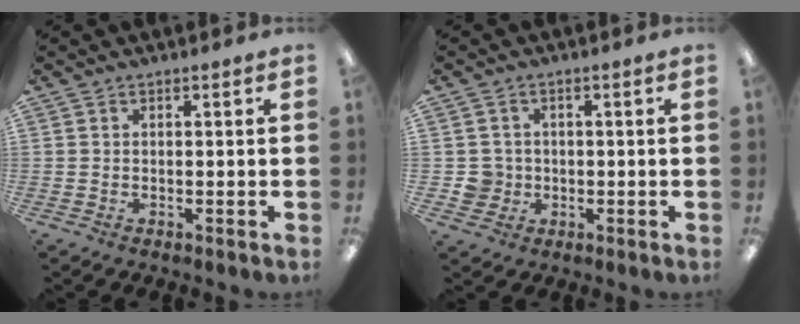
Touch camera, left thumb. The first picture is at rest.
{"total": 4.9, "force": [-0.4, 4.8, 0.9], "torque": [-0.014, 0.011, -0.003]}